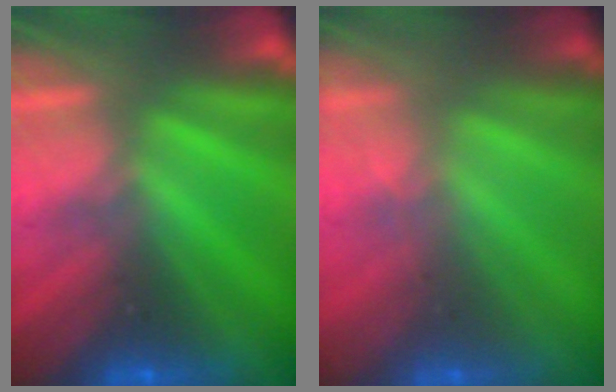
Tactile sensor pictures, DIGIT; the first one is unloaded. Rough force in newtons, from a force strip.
{"total": 1.5}